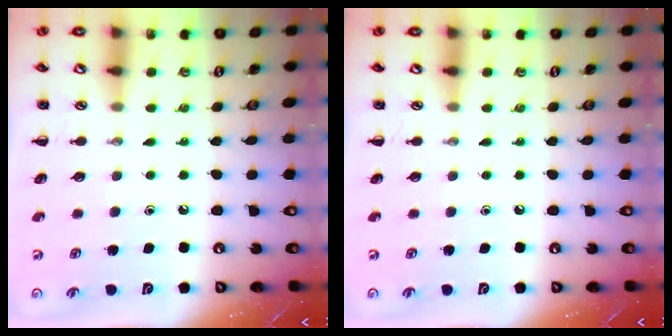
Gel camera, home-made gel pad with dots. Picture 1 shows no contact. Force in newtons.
{"total": 0.0}